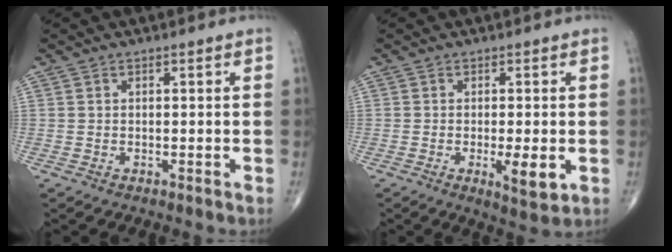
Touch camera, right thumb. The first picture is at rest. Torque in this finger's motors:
{"motor_torque": [0.86, 0.71, 0.56, -0.16, 0.19]}